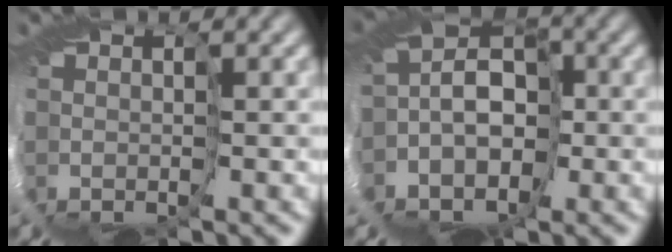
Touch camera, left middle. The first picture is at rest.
{"total": 4.4, "force": [-2.2, 3.1, 2.2], "torque": [-0.047, 0.022, -0.061]}